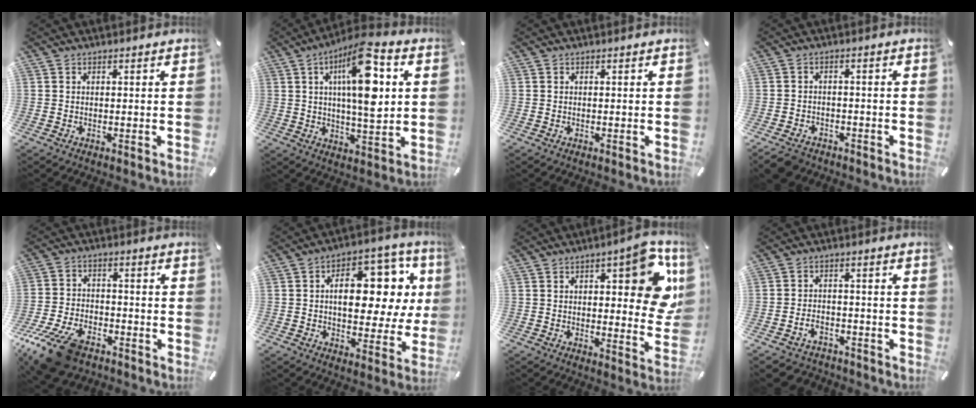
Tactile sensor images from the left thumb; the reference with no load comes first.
{"total": 17.2, "force": [5.1, 5.5, 15.5], "torque": [-0.267, -0.018, 0.073]}
{"total": 0.0}
{"total": 4.3, "force": [-3.3, 2.4, 1.2], "torque": [-0.029, 0.015, -0.066]}
{"total": 13.7, "force": [-9.0, 6.9, 7.7], "torque": [-0.150, 0.045, -0.158]}
{"total": 17.1, "force": [4.0, 9.9, 13.4], "torque": [-0.172, -0.023, 0.065]}
{"total": 15.8, "force": [5.2, 6.4, 13.5], "torque": [-0.157, -0.025, 0.081]}
{"total": 4.5, "force": [-2.6, 3.2, 1.9], "torque": [-0.044, 0.007, -0.051]}